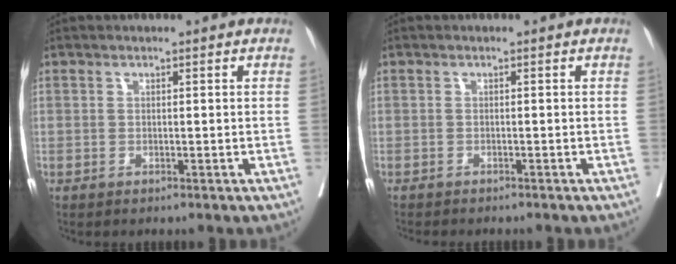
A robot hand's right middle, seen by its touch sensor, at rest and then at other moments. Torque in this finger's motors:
{"motor_torque": [0.66, -0.78, 0.07, 0.02]}